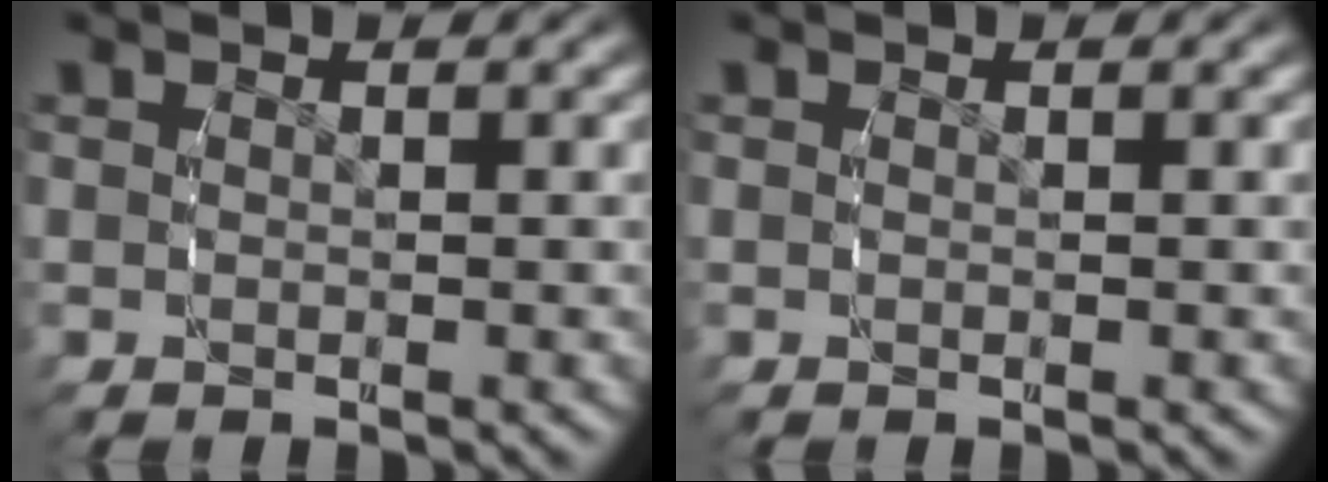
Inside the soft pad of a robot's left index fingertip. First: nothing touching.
{"total": 0.0}